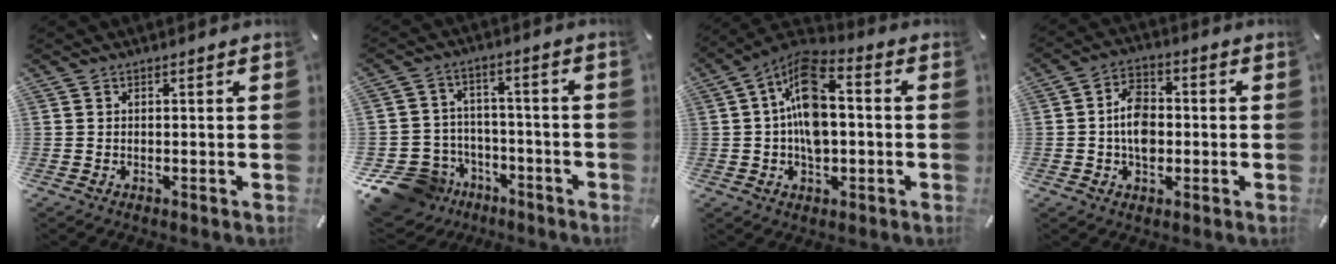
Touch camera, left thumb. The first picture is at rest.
{"total": 12.2, "force": [-7.1, 9.3, 3.3], "torque": [-0.076, 0.050, -0.120]}
{"total": 12.8, "force": [0.3, 7.5, 10.3], "torque": [-0.192, 0.005, 0.008]}
{"total": 8.3, "force": [-1.0, 5.8, 5.8], "torque": [-0.101, 0.010, -0.019]}